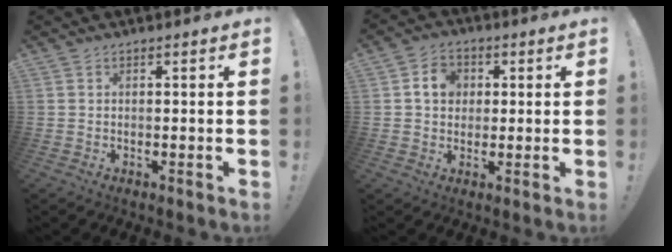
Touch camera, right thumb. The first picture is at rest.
{"total": 7.1, "force": [1.6, 5.9, 3.5], "torque": [-0.062, 0.012, 0.030]}